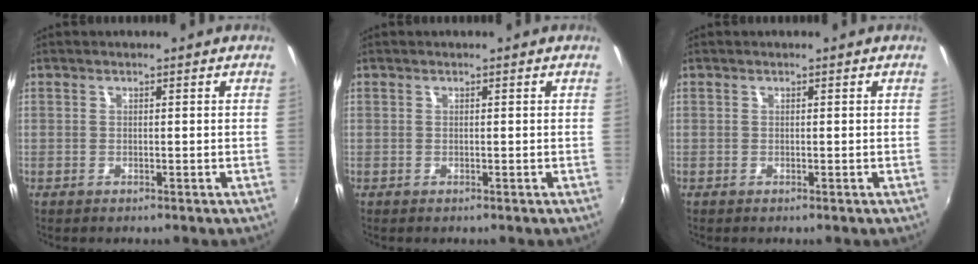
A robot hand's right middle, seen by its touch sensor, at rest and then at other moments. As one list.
[{"total": 0.0}, {"total": 0.0}]